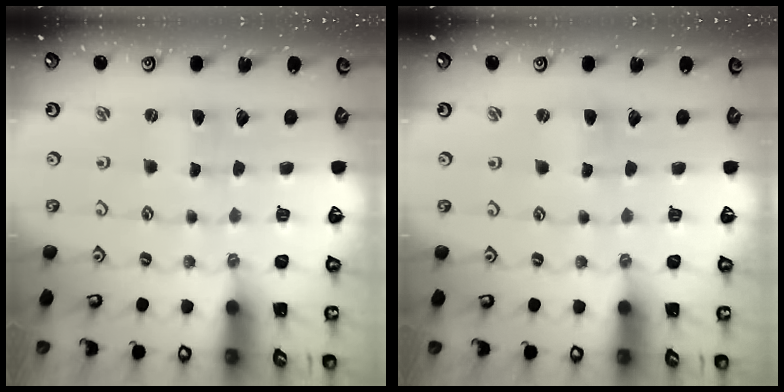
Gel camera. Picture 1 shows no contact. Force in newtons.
{"total": 0.0}